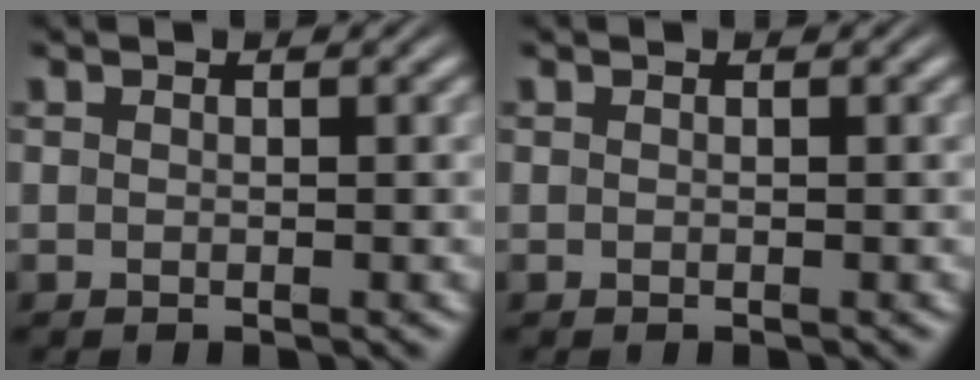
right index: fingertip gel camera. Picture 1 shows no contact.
{"total": 0.0}